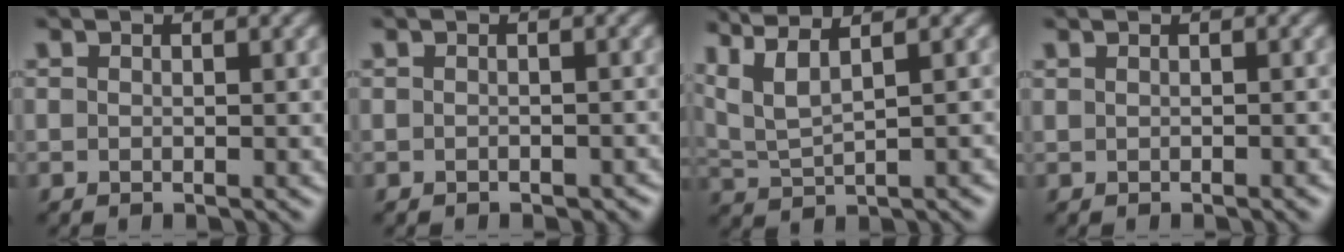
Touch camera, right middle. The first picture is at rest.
{"total": 0.8, "force": [-0.5, 0.4, 0.4], "torque": [-0.006, -0.005, -0.005]}
{"total": 5.6, "force": [3.5, 1.6, 4.1], "torque": [-0.075, 0.017, 0.058]}
{"total": 1.1, "force": [0.0, 0.5, 0.9], "torque": [-0.007, -0.001, -0.004]}